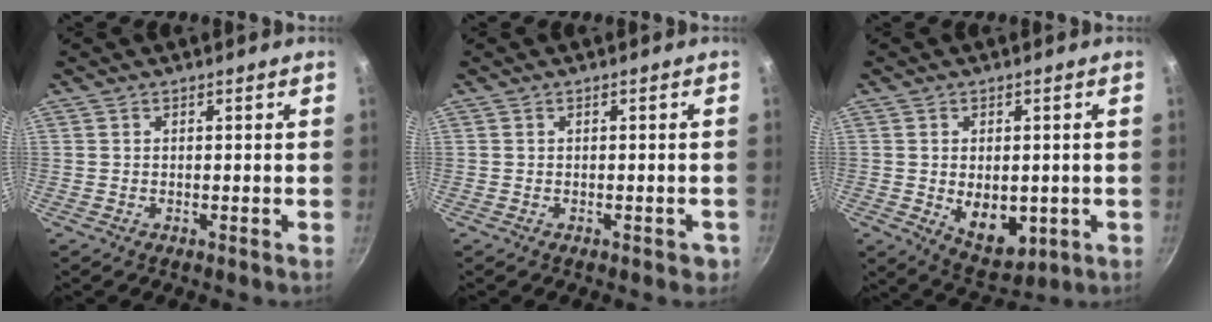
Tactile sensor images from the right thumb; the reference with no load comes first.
{"total": 2.0, "force": [-0.9, 1.2, 1.3], "torque": [0.000, 0.012, -0.003]}
{"total": 9.2, "force": [-1.1, 6.0, 7.0], "torque": [-0.079, -0.014, 0.001]}